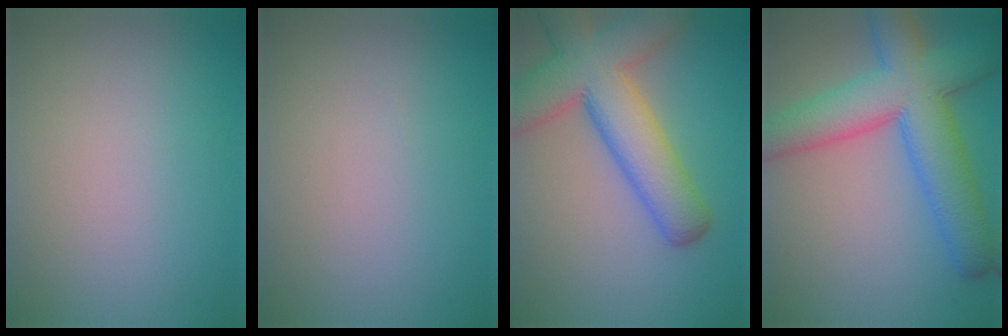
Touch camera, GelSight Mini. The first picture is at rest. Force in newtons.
{"total": 0.0}
{"total": 9.4, "press": 9.4, "slide": 0.4}
{"total": 9.7, "press": 9.7, "slide": 0.3}